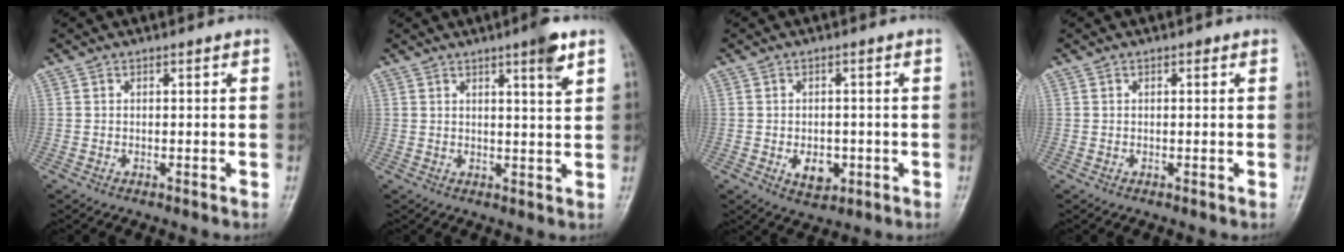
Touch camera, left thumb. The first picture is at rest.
{"total": 4.7, "force": [2.8, 0.3, 3.8], "torque": [-0.051, -0.017, 0.041]}
{"total": 4.8, "force": [-1.2, 3.3, 3.3], "torque": [-0.034, 0.000, -0.009]}
{"total": 0.6, "force": [0.3, 0.2, 0.4], "torque": [-0.006, 0.001, 0.001]}